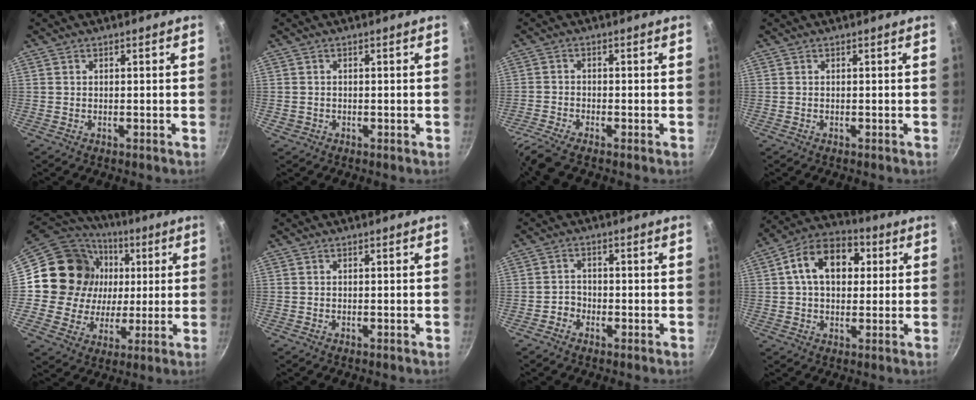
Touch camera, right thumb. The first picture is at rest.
{"total": 1.1, "force": [-0.3, 1.0, 0.3], "torque": [-0.005, 0.002, -0.001]}
{"total": 5.2, "force": [-4.2, 0.6, 3.0], "torque": [-0.083, 0.012, -0.092]}
{"total": 0.0}
{"total": 20.1, "force": [3.0, 18.1, 8.2], "torque": [-0.137, 0.010, 0.052]}
{"total": 0.0}
{"total": 2.2, "force": [-1.3, 1.7, 0.5], "torque": [0.003, 0.014, -0.024]}
{"total": 13.9, "force": [3.1, 9.5, 9.7], "torque": [-0.124, 0.019, 0.033]}